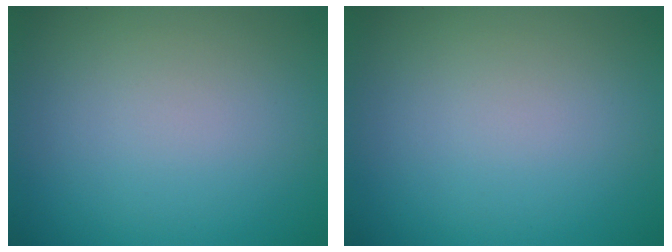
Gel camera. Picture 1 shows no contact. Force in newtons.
{"total": 0.0}